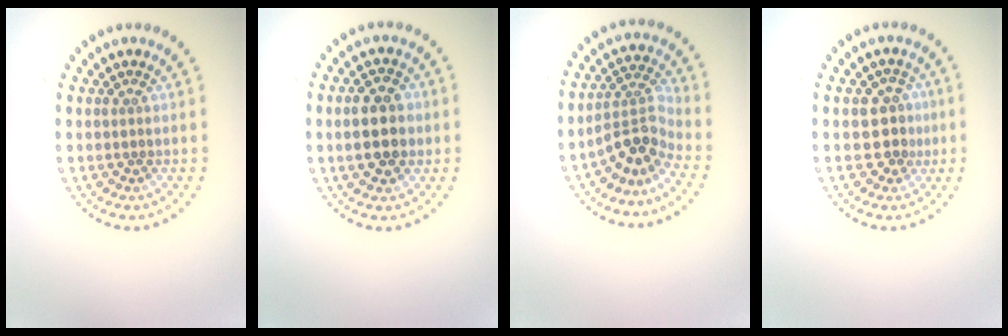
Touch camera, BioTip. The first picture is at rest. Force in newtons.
{"total": 4.5, "press": 4.5, "slide": 0.1}
{"total": 3.7, "press": 2.6, "slide": 2.6}
{"total": 2.9, "press": 2.7, "slide": 1.1}